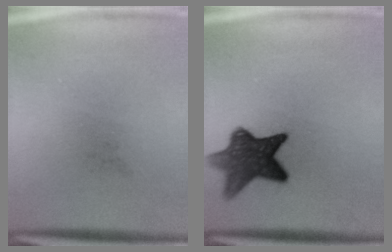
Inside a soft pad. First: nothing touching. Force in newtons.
{"total": 9.6}